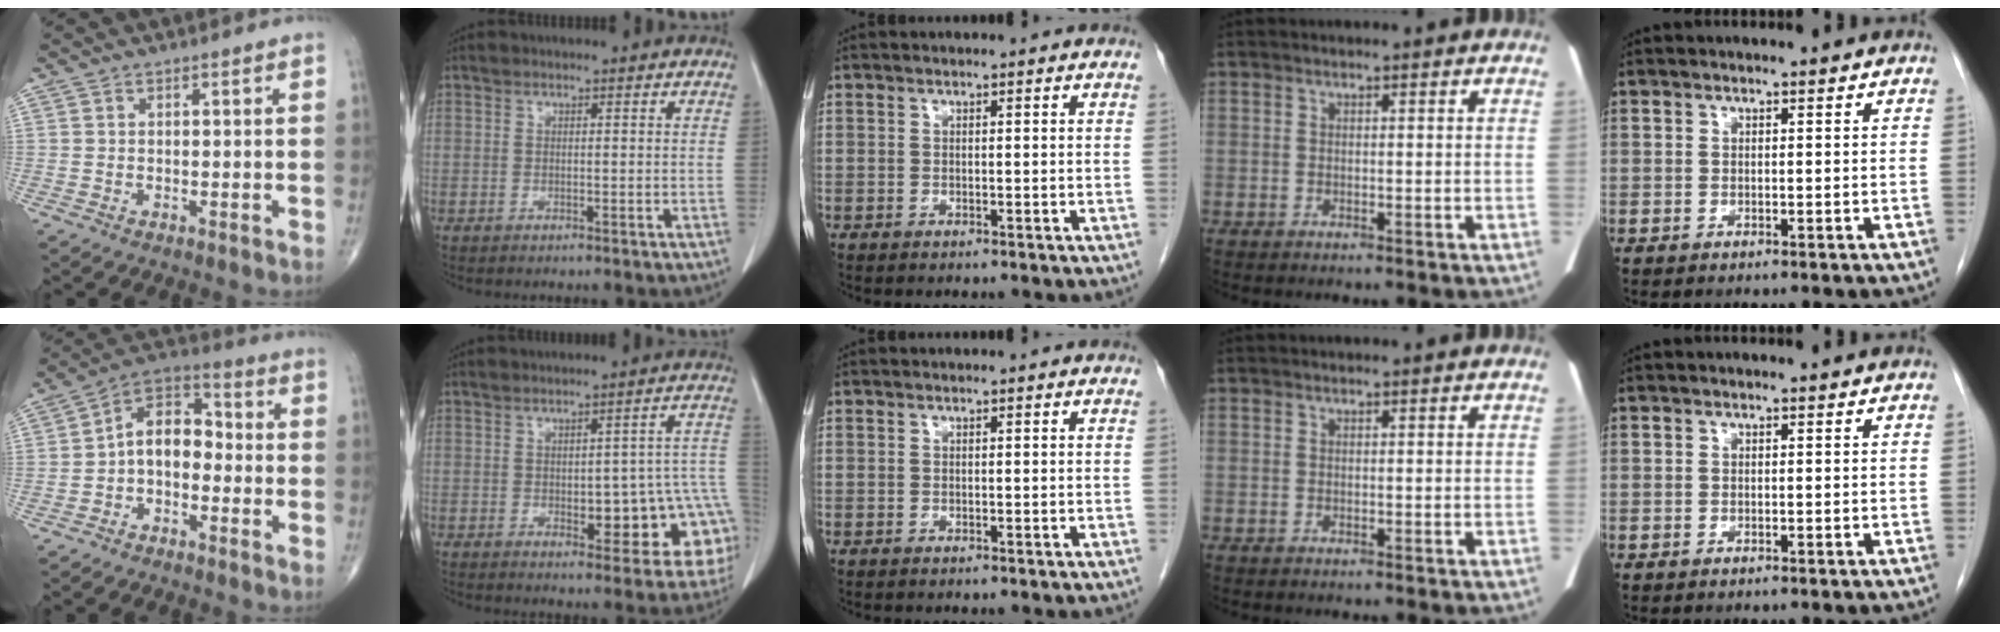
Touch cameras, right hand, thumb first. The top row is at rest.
{"thumb": {"total": 9.0, "force": [-1.9, 6.0, 6.5], "torque": [-0.079, 0.037, -0.053]}, "index": {"total": 13.2, "force": [-2.8, 5.2, 11.8], "torque": [-0.090, 0.036, -0.023]}}